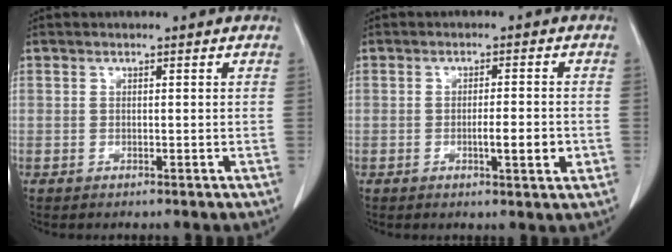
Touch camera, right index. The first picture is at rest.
{"total": 4.6, "force": [-1.1, 0.7, 4.4], "torque": [-0.069, -0.003, -0.013]}